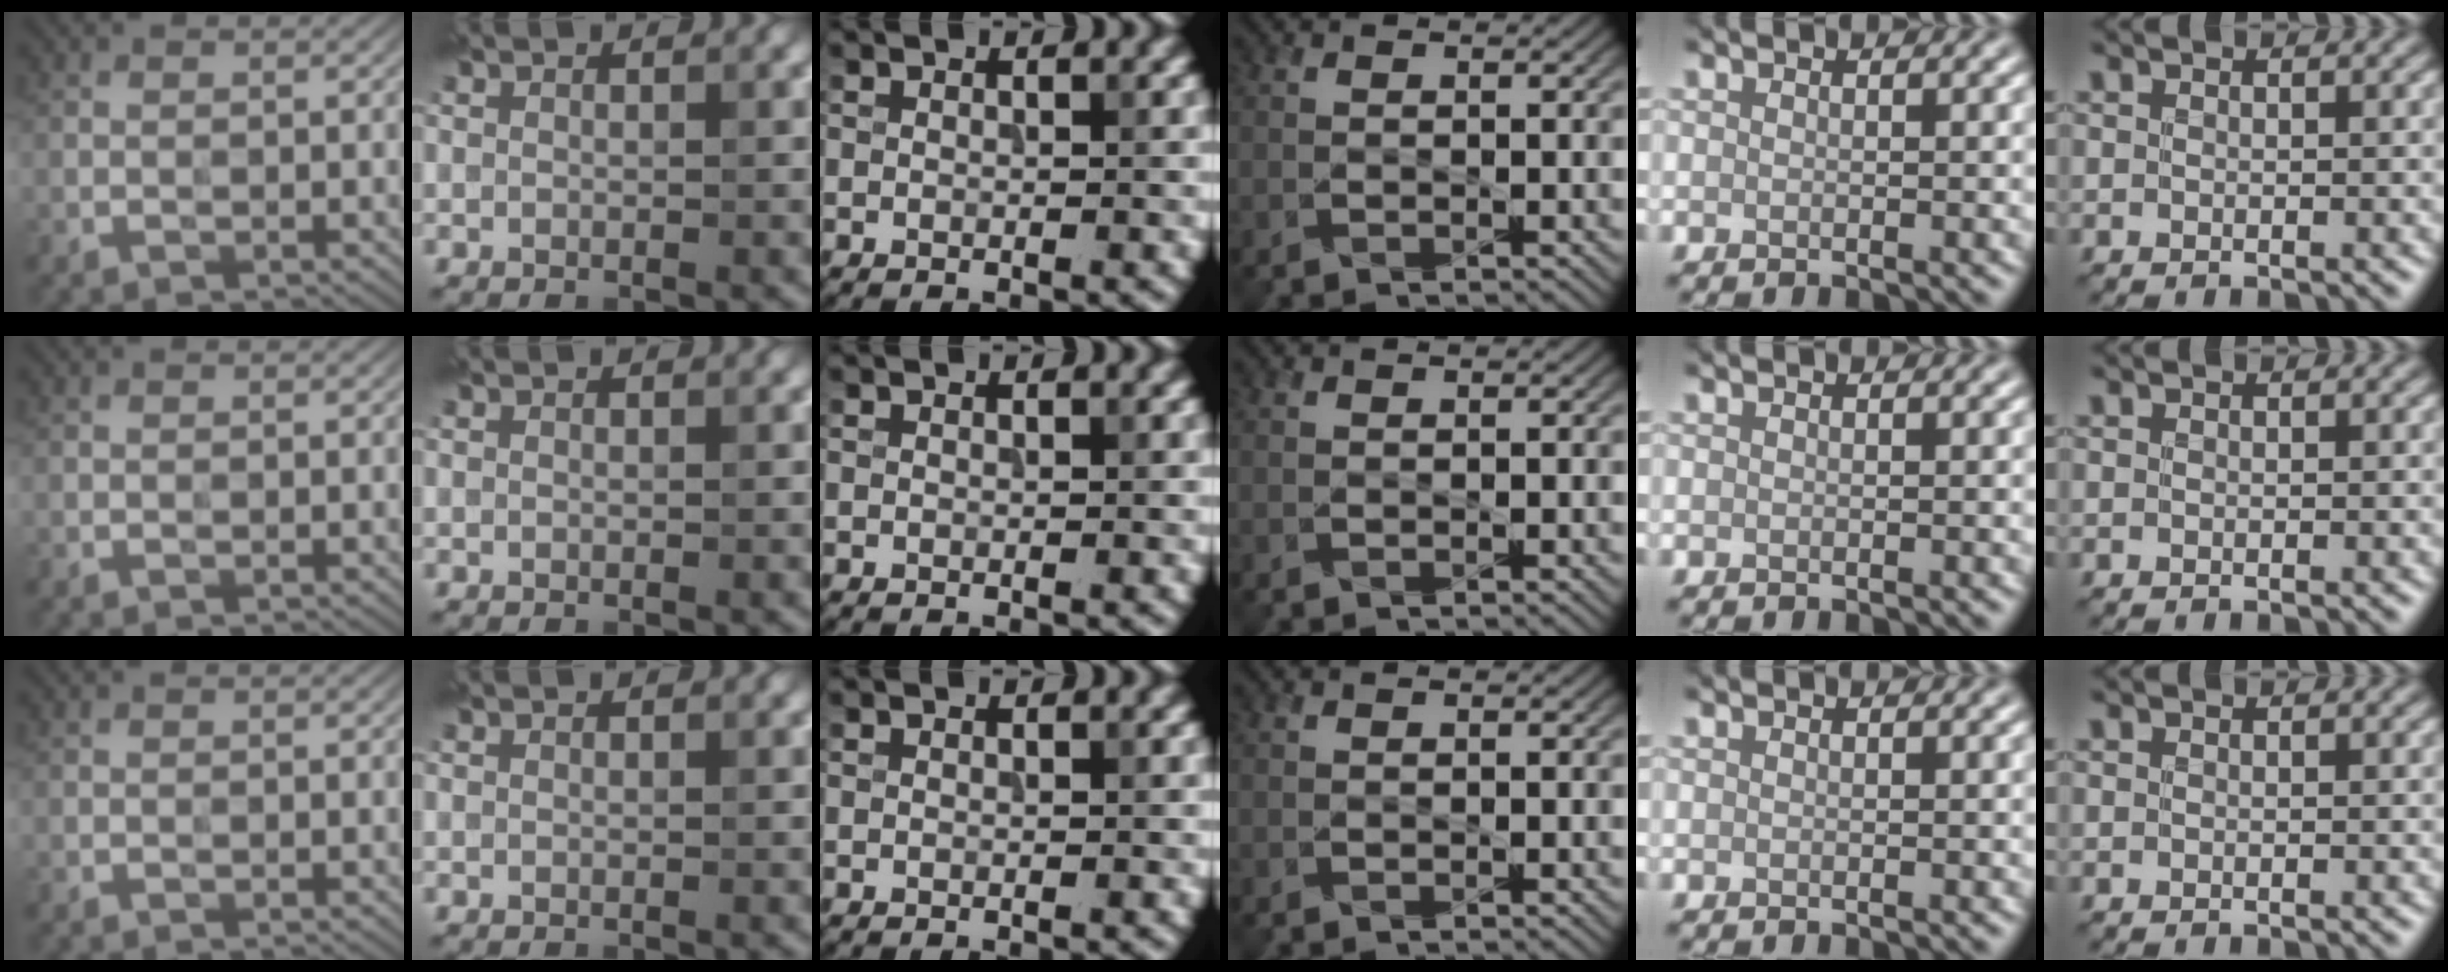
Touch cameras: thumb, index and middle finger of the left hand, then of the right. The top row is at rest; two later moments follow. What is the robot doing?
{"motion": "wipe", "object": "measuring cup"}